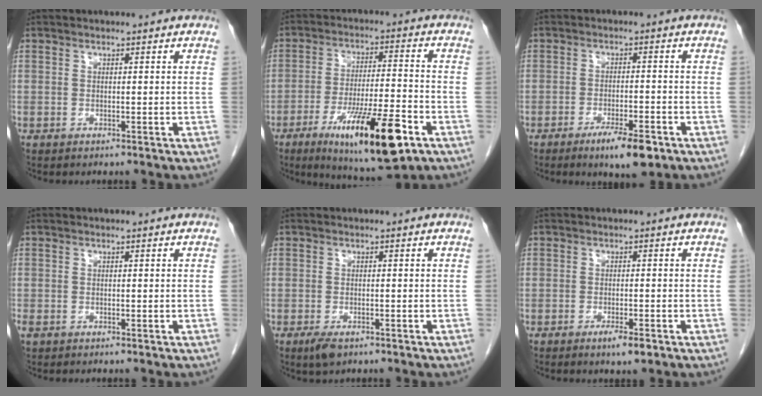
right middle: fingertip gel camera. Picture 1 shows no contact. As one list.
[{"total": 16.6, "force": [-8.3, 2.5, 14.1], "torque": [-0.228, -0.022, -0.126]}, {"total": 6.5, "force": [-4.0, 1.3, 4.9], "torque": [-0.082, -0.008, -0.058]}, {"total": 0.6, "force": [-0.3, 0.4, 0.3], "torque": [-0.009, 0.000, -0.005]}, {"total": 2.6, "force": [-1.6, 1.1, 1.8], "torque": [-0.039, -0.004, -0.023]}, {"total": 2.7, "force": [-1.6, 0.5, 2.1], "torque": [-0.032, -0.001, -0.023]}]